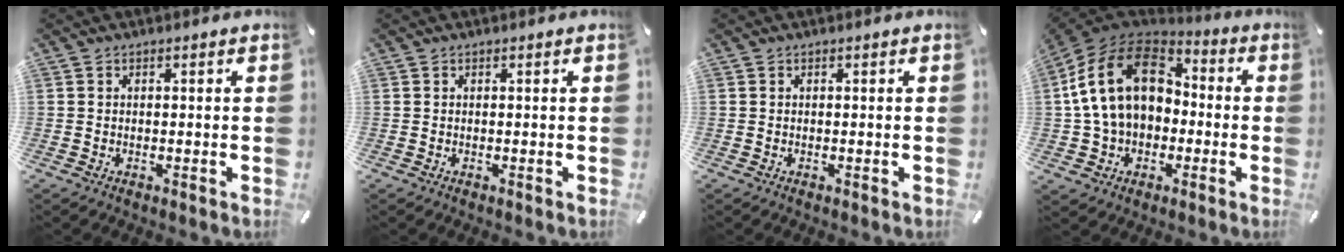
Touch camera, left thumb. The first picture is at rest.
{"total": 0.0}
{"total": 0.0}
{"total": 19.3, "force": [2.1, 14.8, 12.2], "torque": [-0.251, 0.020, 0.038]}